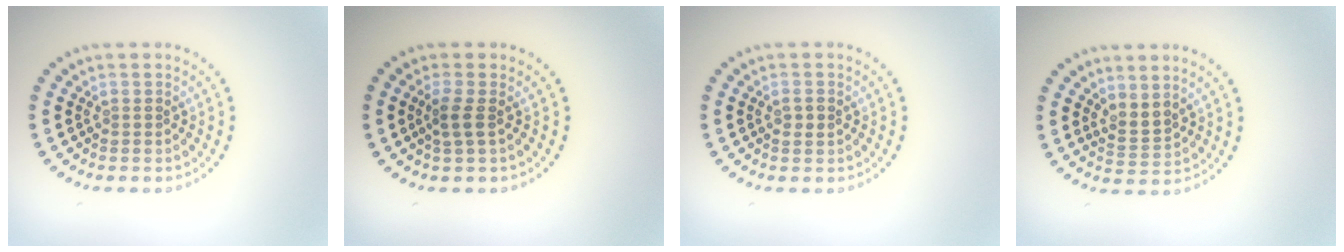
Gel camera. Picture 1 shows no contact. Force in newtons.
{"total": 1.6, "press": 1.4, "slide": 0.9}
{"total": 1.1, "press": 1.1, "slide": 0.2}
{"total": 1.8, "press": 1.5, "slide": 1.0}